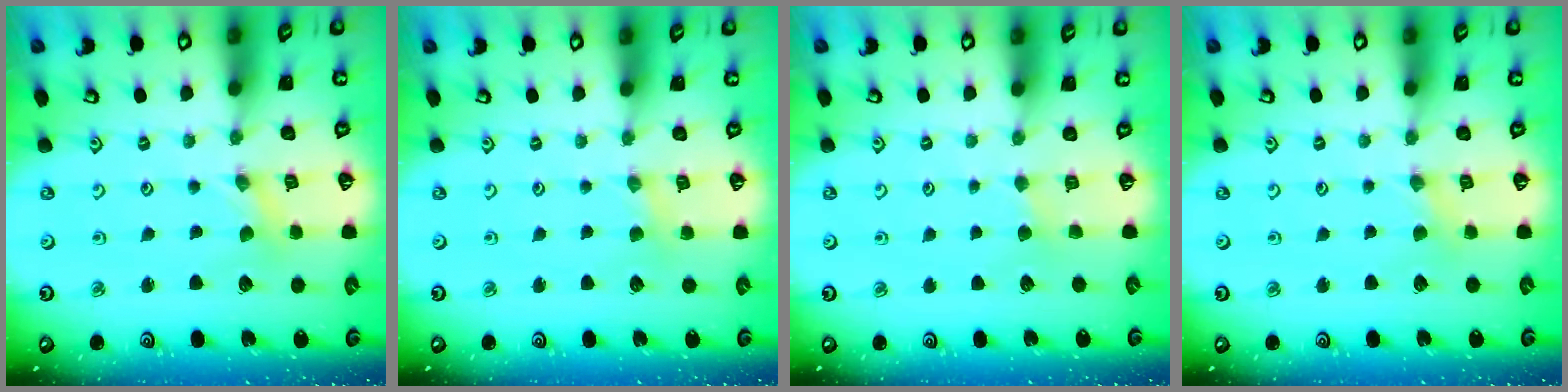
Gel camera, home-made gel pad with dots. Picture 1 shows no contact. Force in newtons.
{"total": 2.3, "press": 2.3, "slide": 0.3}
{"total": 2.1, "press": 2.1, "slide": 0.3}
{"total": 1.4, "press": 1.4, "slide": 0.3}